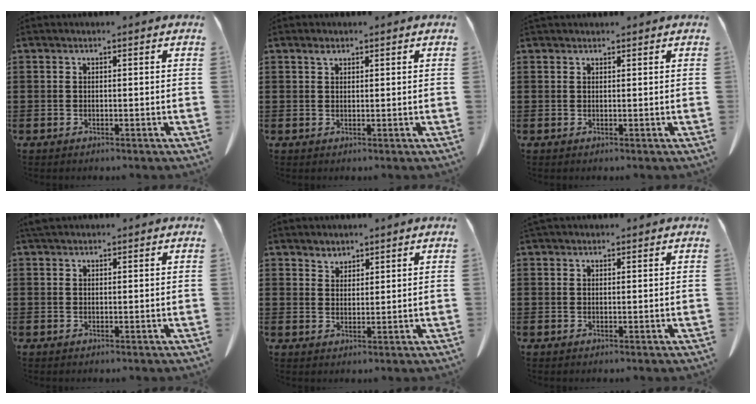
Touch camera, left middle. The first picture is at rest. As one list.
[{"total": 1.2, "force": [0.8, 0.5, 0.8], "torque": [-0.010, -0.002, 0.013]}, {"total": 0.8, "force": [0.7, 0.2, 0.0], "torque": [-0.003, -0.001, 0.016]}, {"total": 1.1, "force": [1.0, 0.4, 0.4], "torque": [-0.012, 0.002, 0.019]}, {"total": 2.3, "force": [2.1, 0.7, 0.0], "torque": [-0.005, -0.001, 0.043]}, {"total": 1.0, "force": [0.9, 0.3, 0.2], "torque": [-0.006, 0.000, 0.018]}]